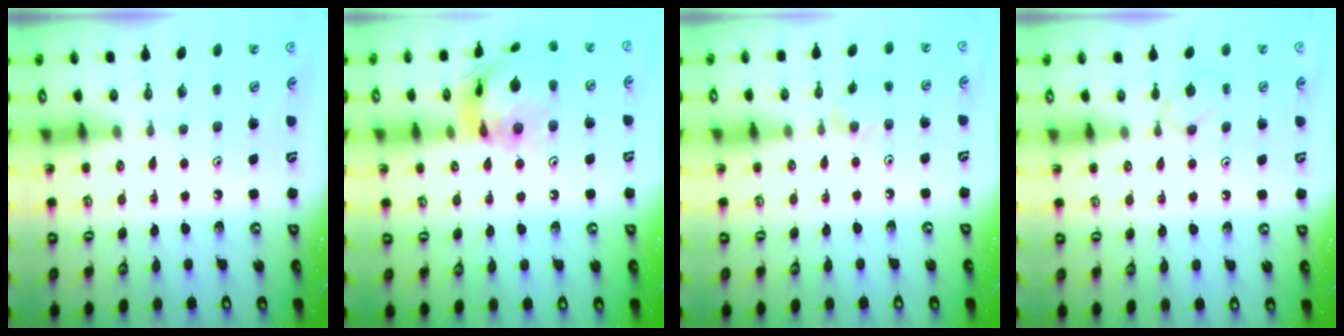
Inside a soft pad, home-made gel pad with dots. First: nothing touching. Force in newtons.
{"total": 17.0, "press": 16.9, "slide": 2.0}
{"total": 4.5, "press": 4.4, "slide": 0.6}
{"total": 3.5, "press": 3.5, "slide": 0.7}